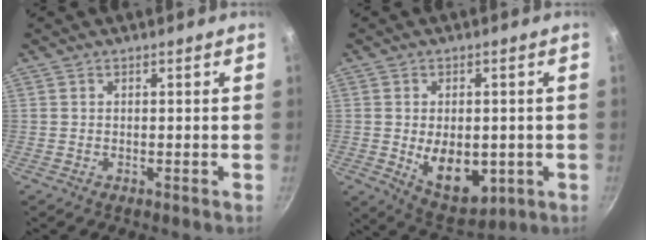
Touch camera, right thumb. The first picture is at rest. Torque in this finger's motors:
{"motor_torque": [-0.51, 0.51, 0.46, 0.51, 0.09]}